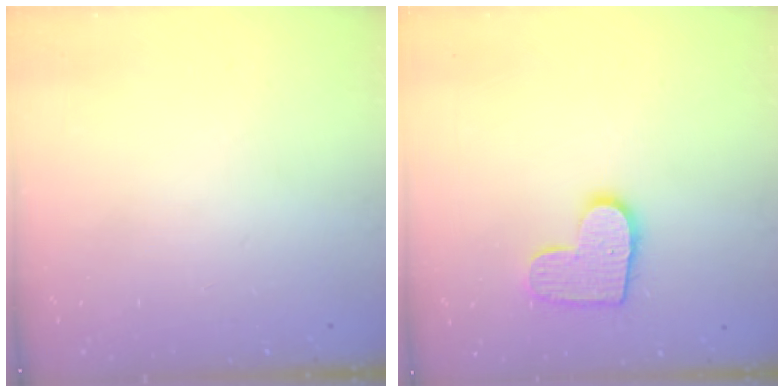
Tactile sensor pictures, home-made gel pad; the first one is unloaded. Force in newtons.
{"total": 10.8, "press": 10.8, "slide": 0.5}